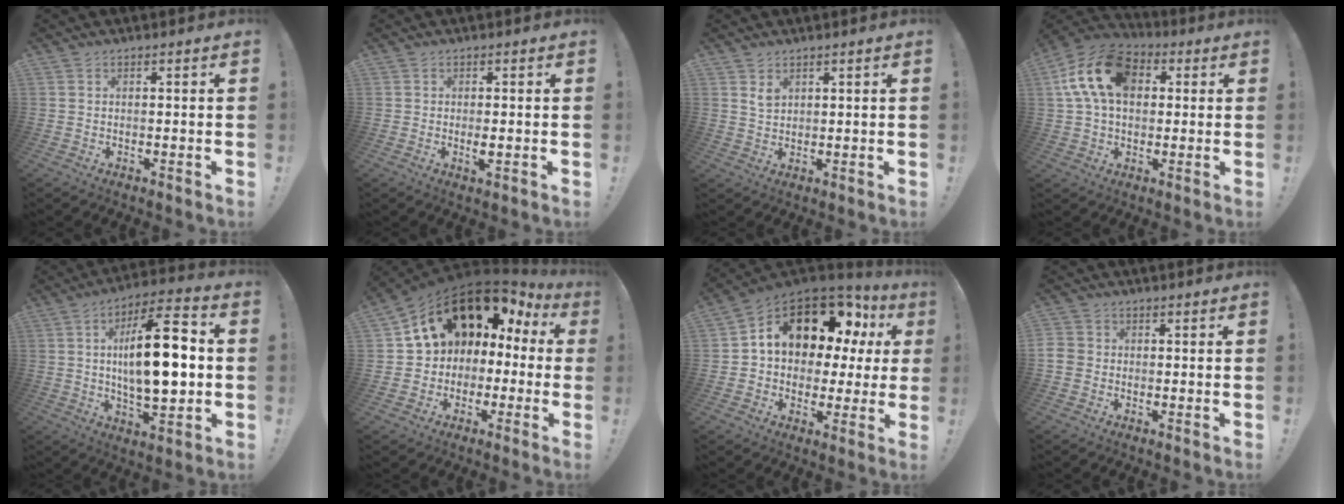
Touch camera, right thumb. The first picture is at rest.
{"total": 2.2, "force": [0.1, 0.5, 2.1], "torque": [-0.028, -0.003, 0.000]}
{"total": 3.5, "force": [2.4, 2.2, 1.2], "torque": [-0.007, -0.018, 0.042]}
{"total": 17.7, "force": [4.2, 12.1, 12.2], "torque": [-0.205, 0.013, 0.079]}
{"total": 19.7, "force": [0.9, 7.6, 18.1], "torque": [-0.291, -0.004, 0.004]}
{"total": 14.0, "force": [8.0, 8.6, 7.5], "torque": [-0.106, -0.059, 0.143]}
{"total": 15.7, "force": [7.4, 9.2, 10.4], "torque": [-0.172, -0.044, 0.129]}
{"total": 3.3, "force": [-0.9, 2.9, 1.3], "torque": [-0.022, 0.008, -0.018]}